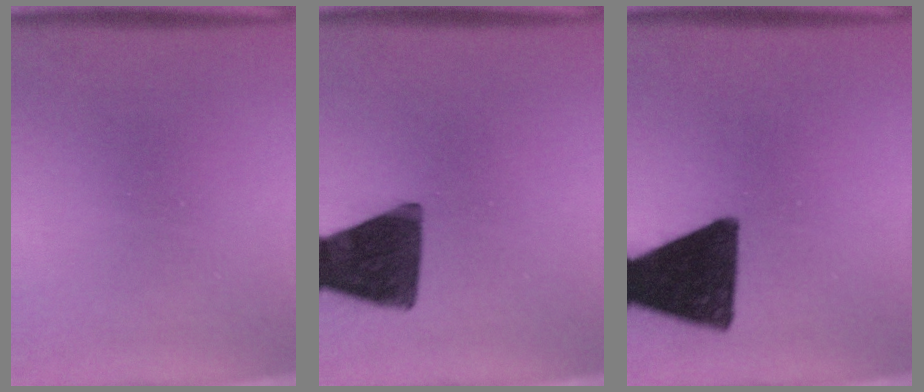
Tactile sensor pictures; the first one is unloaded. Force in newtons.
{"total": 14.9}
{"total": 15.0}